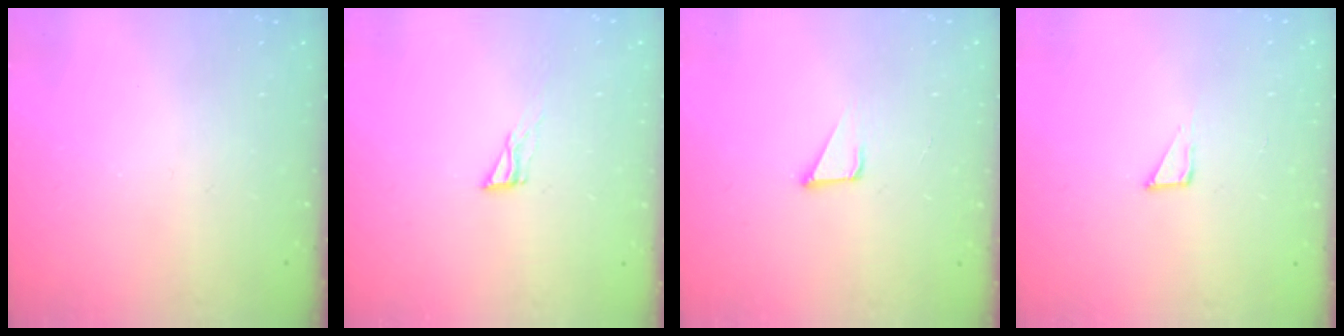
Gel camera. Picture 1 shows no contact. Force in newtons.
{"total": 4.3, "press": 4.2, "slide": 0.3}
{"total": 2.2, "press": 2.2, "slide": 0.2}
{"total": 2.3, "press": 2.3, "slide": 0.1}